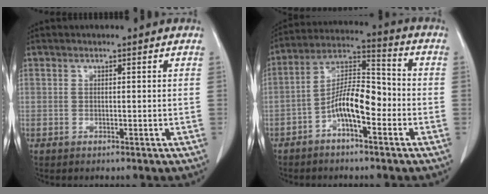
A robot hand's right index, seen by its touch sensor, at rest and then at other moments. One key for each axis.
{"total": 9.4, "fx": -3.7, "fy": 3.0, "fz": 8.1, "tx": -0.154, "ty": 0.028, "tz": -0.067}